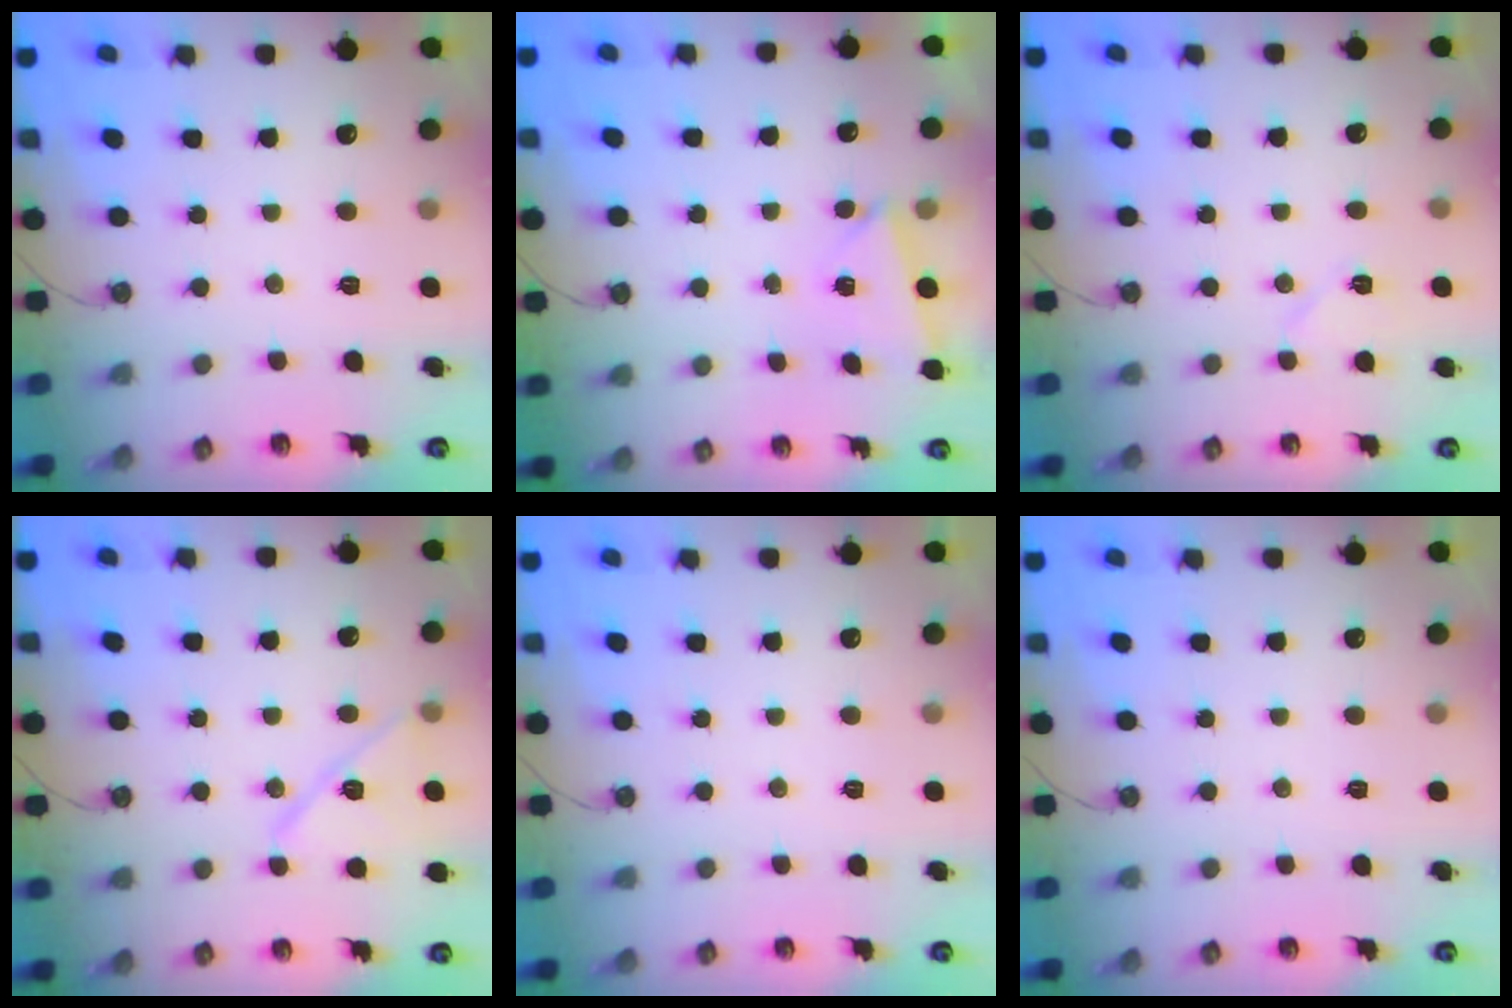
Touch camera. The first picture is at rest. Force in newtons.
{"total": 1.7, "press": 0.9, "slide": 1.5}
{"total": 6.6, "press": 6.4, "slide": 1.6}
{"total": 12.5, "press": 12.5, "slide": 0.6}
{"total": 0.0}
{"total": 0.0}